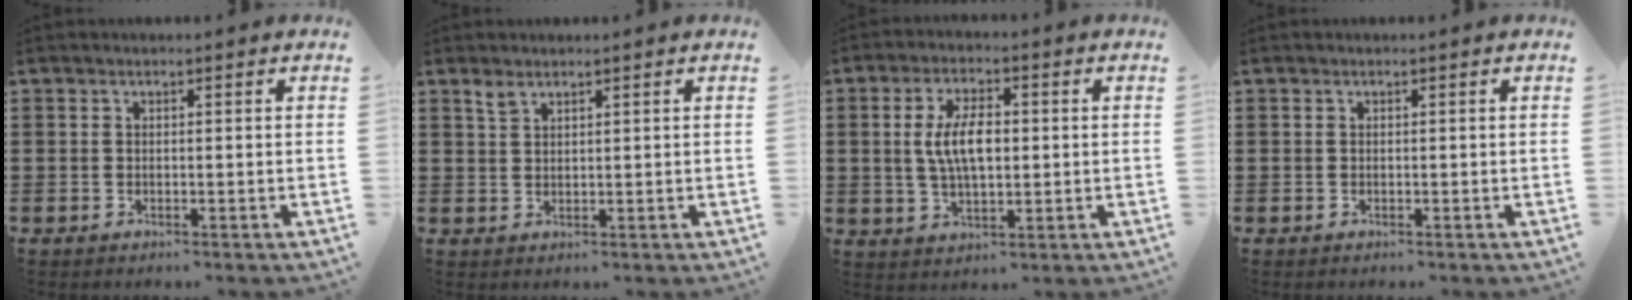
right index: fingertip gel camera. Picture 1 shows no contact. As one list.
[{"total": 1.9, "force": [1.5, 0.7, 0.8], "torque": [-0.020, 0.001, 0.029]}, {"total": 7.2, "force": [0.5, 3.1, 6.4], "torque": [-0.124, 0.005, 0.003]}, {"total": 0.0}]